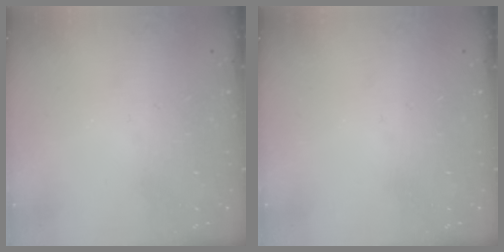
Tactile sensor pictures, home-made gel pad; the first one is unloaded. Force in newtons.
{"total": 0.0}